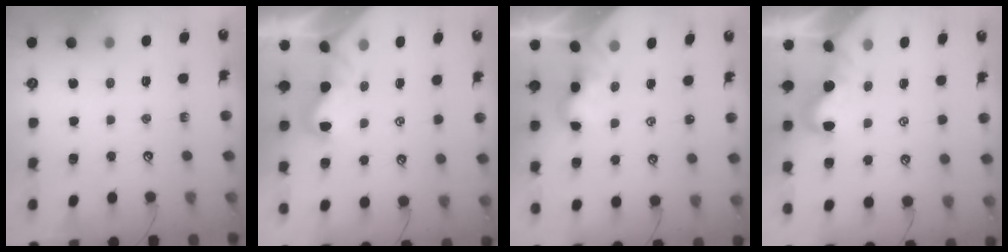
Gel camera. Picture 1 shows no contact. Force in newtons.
{"total": 0.9, "press": 0.7, "slide": 0.5}
{"total": 2.4, "press": 2.4, "slide": 0.2}
{"total": 0.0}